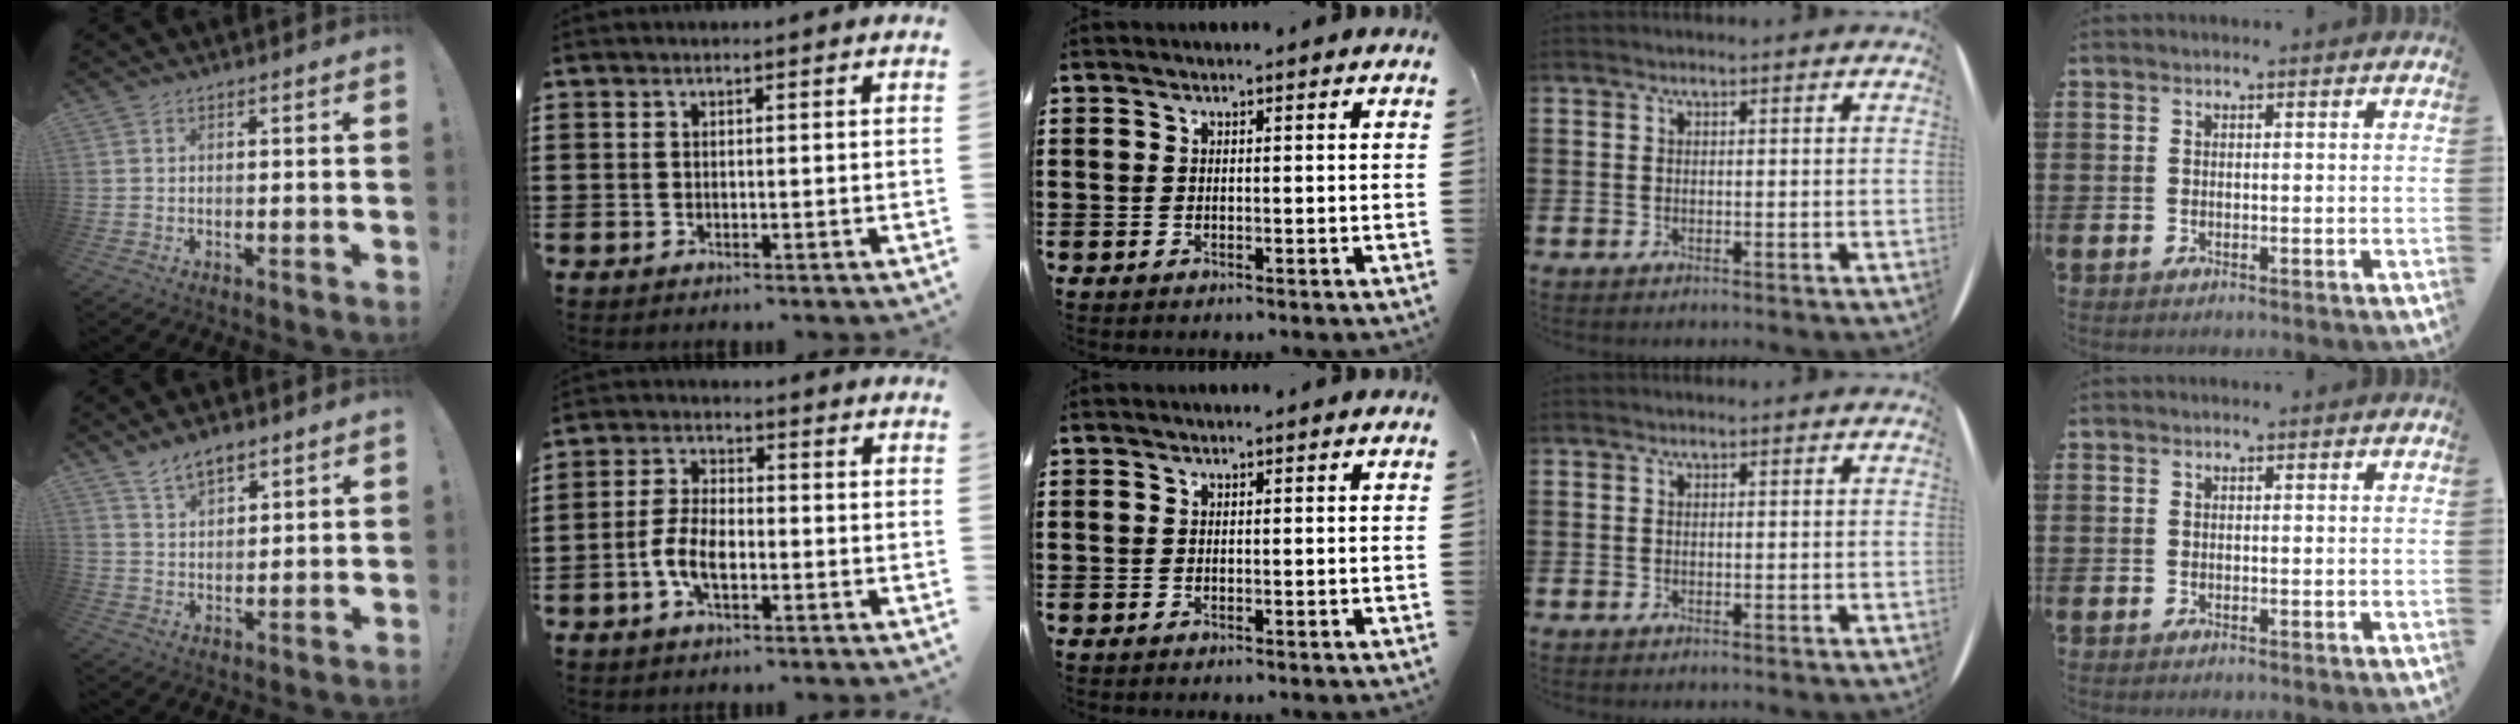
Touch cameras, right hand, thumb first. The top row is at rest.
{"thumb": {"total": 6.5, "force": [5.3, 2.5, 2.7], "torque": [-0.053, -0.026, 0.100]}, "index": {"total": 6.1, "force": [-2.1, 2.8, 4.9], "torque": [-0.125, -0.005, -0.049]}}